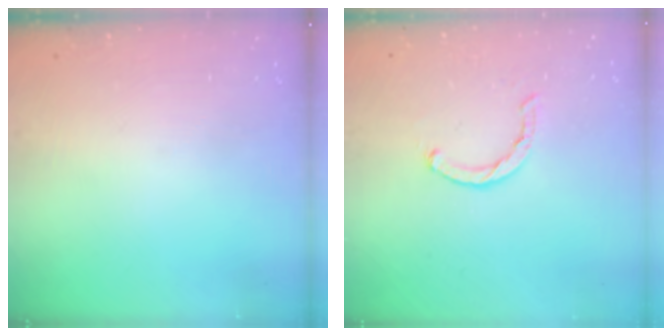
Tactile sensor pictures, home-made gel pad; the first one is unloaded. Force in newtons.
{"total": 1.4, "press": 1.3, "slide": 0.3}